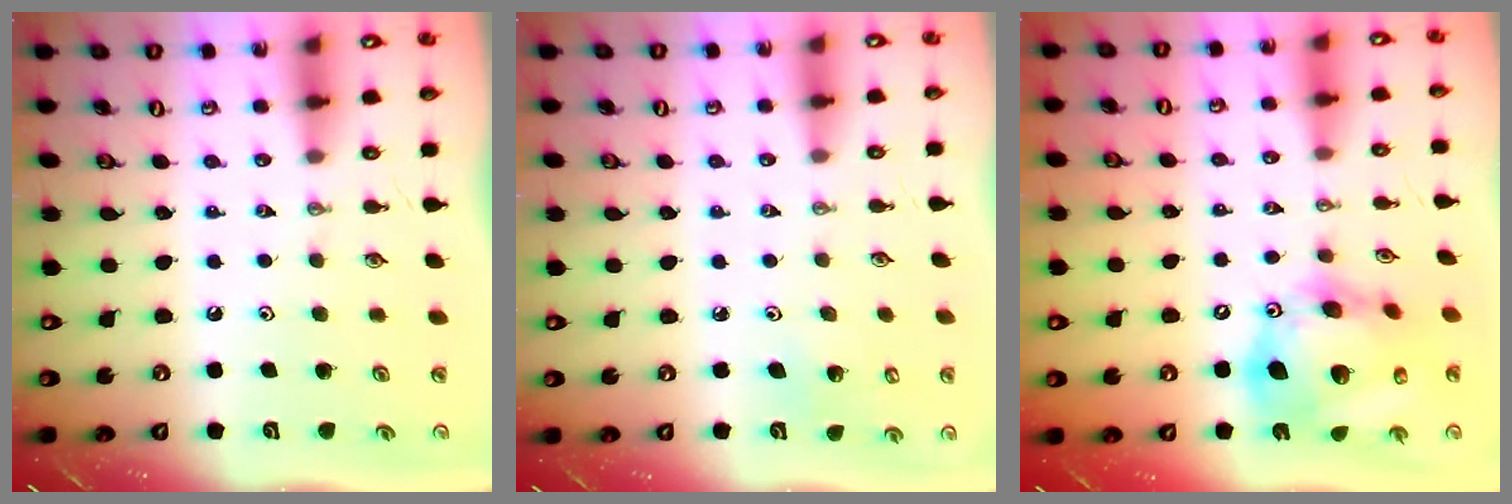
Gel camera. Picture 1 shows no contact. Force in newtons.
{"total": 5.0, "press": 4.7, "slide": 1.6}
{"total": 22.1, "press": 21.8, "slide": 3.5}